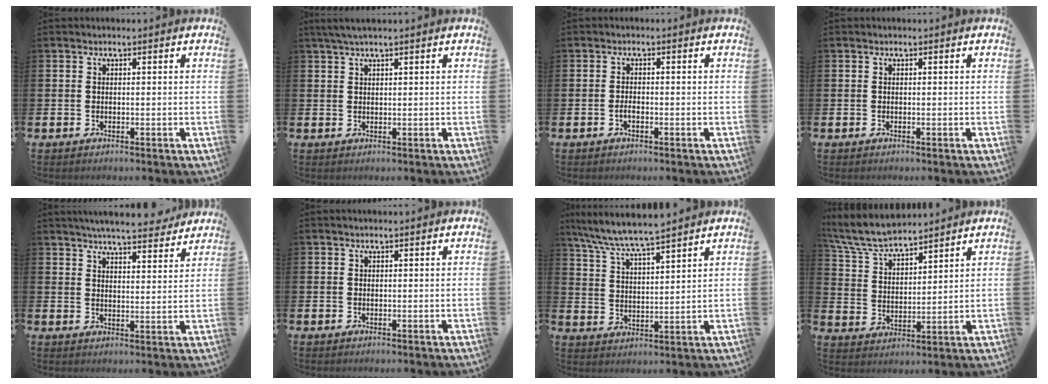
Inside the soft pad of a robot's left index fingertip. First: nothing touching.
{"total": 2.0, "force": [1.5, 0.0, 1.3], "torque": [-0.032, 0.006, 0.028]}
{"total": 1.0, "force": [-0.6, 0.4, 0.7], "torque": [-0.021, 0.002, -0.011]}
{"total": 0.0}
{"total": 6.3, "force": [6.1, 0.6, 1.4], "torque": [-0.036, -0.033, 0.108]}
{"total": 0.0}
{"total": 6.8, "force": [6.5, 0.1, 1.9], "torque": [-0.067, -0.033, 0.116]}
{"total": 7.5, "force": [7.0, 1.2, 2.3], "torque": [-0.077, -0.031, 0.127]}